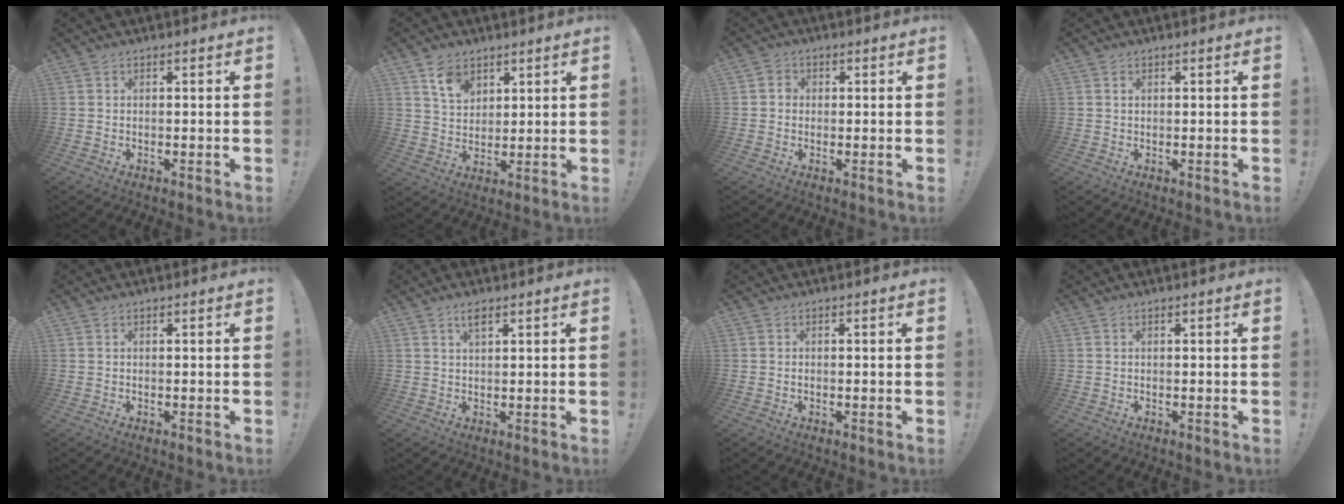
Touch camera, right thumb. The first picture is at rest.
{"total": 8.1, "force": [5.1, 5.4, 3.2], "torque": [-0.053, -0.023, 0.096]}
{"total": 2.6, "force": [-0.3, 2.4, 1.0], "torque": [-0.018, 0.011, -0.006]}
{"total": 0.8, "force": [0.5, 0.5, 0.4], "torque": [-0.008, 0.000, 0.010]}
{"total": 0.0}
{"total": 2.8, "force": [1.8, 0.8, 2.0], "torque": [-0.032, -0.003, 0.028]}
{"total": 0.0}
{"total": 0.0}